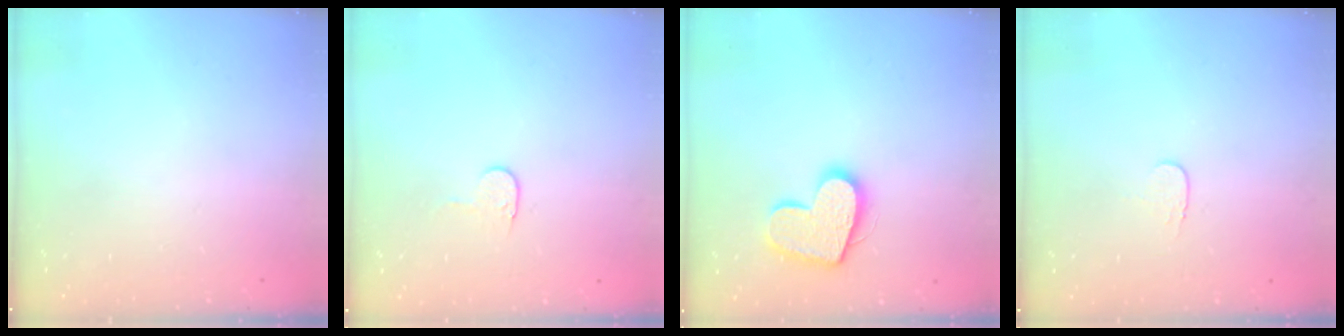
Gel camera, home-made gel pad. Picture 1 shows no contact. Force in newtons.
{"total": 3.8, "press": 3.7, "slide": 0.4}
{"total": 14.3, "press": 14.3, "slide": 1.1}
{"total": 3.4, "press": 3.4, "slide": 0.4}